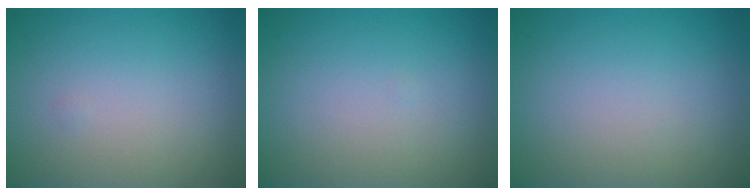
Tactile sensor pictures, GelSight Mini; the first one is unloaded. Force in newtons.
{"total": 0.0}
{"total": 0.0}